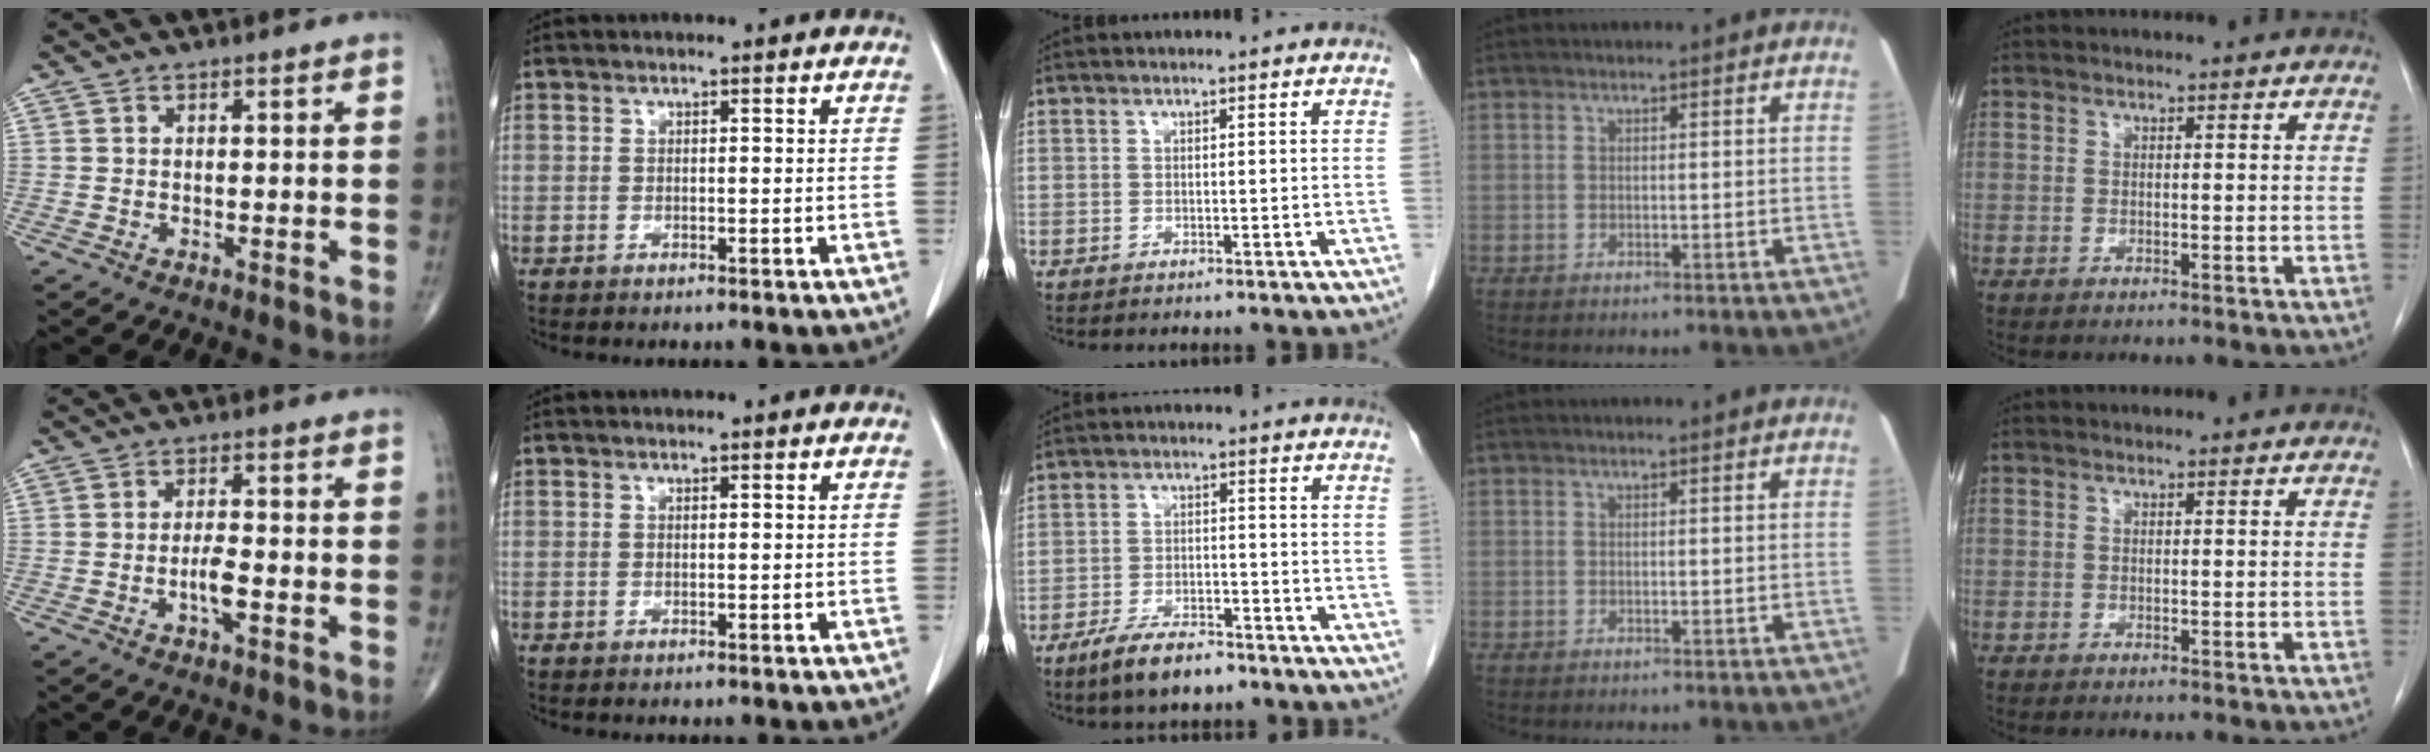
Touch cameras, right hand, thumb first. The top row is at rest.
{"thumb": {"total": 3.5, "force": [-1.4, 0.9, 3.1], "torque": [-0.057, 0.005, -0.027]}, "middle": {"total": 6.6, "force": [-5.0, 2.0, 3.9], "torque": [-0.078, -0.007, -0.085]}}